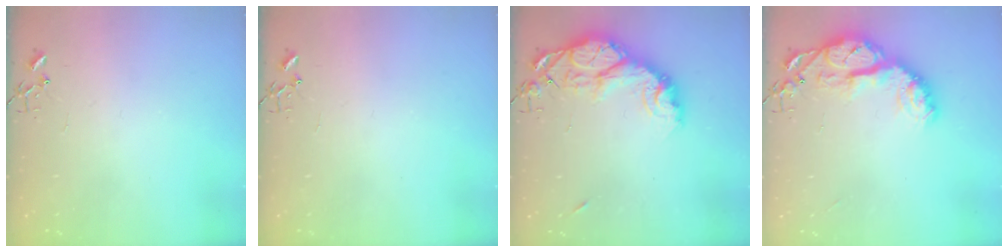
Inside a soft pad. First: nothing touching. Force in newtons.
{"total": 0.0}
{"total": 15.3, "press": 15.2, "slide": 1.3}
{"total": 14.9, "press": 14.8, "slide": 1.5}